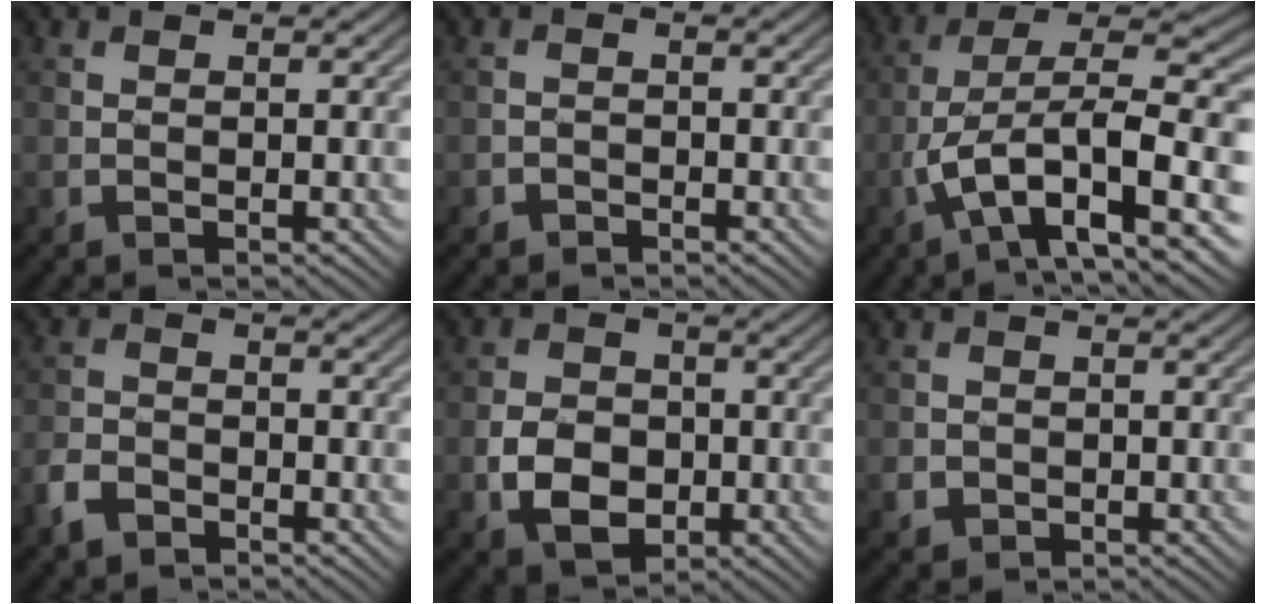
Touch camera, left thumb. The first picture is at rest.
{"total": 1.2, "force": [-1.0, 0.8, 0.0], "torque": [0.005, 0.000, -0.021]}
{"total": 12.7, "force": [-3.3, 5.2, 11.2], "torque": [-0.196, 0.002, -0.059]}
{"total": 3.7, "force": [-2.8, 1.9, 1.5], "torque": [-0.036, -0.007, -0.068]}
{"total": 5.9, "force": [-1.7, 4.5, 3.4], "torque": [-0.069, -0.007, -0.035]}
{"total": 1.6, "force": [-0.5, 1.5, 0.3], "torque": [-0.006, -0.010, -0.011]}